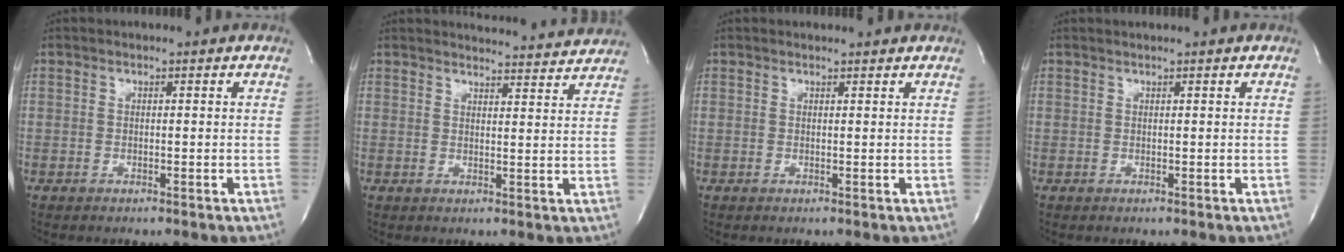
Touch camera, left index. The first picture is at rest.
{"total": 10.3, "force": [10.2, 0.9, 1.3], "torque": [-0.009, -0.008, 0.110]}
{"total": 1.9, "force": [1.9, 0.3, 0.1], "torque": [-0.013, 0.002, 0.022]}
{"total": 1.7, "force": [1.6, -0.1, 0.5], "torque": [-0.007, 0.013, 0.026]}